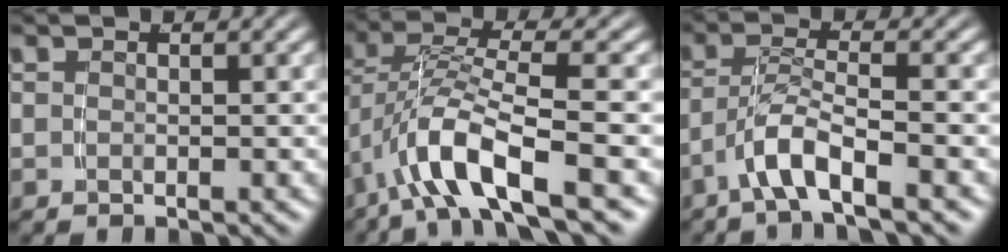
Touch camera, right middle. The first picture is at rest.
{"total": 5.7, "force": [-1.7, 2.0, 5.1], "torque": [-0.116, -0.016, -0.015]}
{"total": 3.6, "force": [-2.2, 0.5, 2.8], "torque": [-0.059, -0.006, -0.034]}